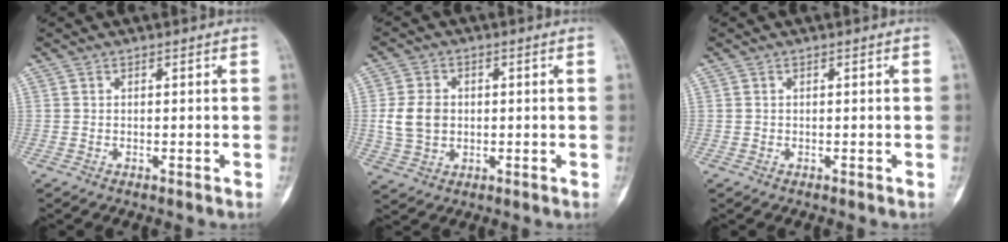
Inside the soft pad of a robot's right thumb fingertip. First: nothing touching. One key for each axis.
{"total": 7.1, "fx": 0.2, "fy": 5.5, "fz": 4.4, "tx": -0.076, "ty": 0.002, "tz": 0.007}
{"total": 0.0}